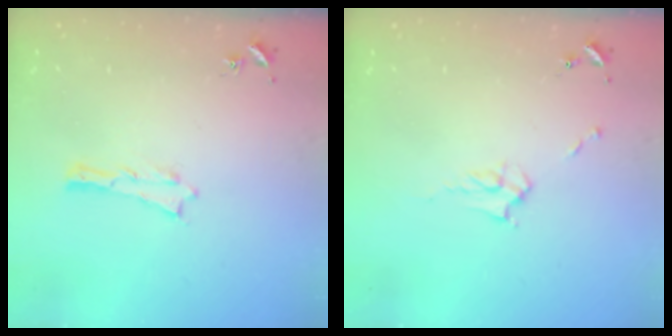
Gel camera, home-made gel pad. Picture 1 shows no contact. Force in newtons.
{"total": 2.9, "press": 2.9, "slide": 0.4}